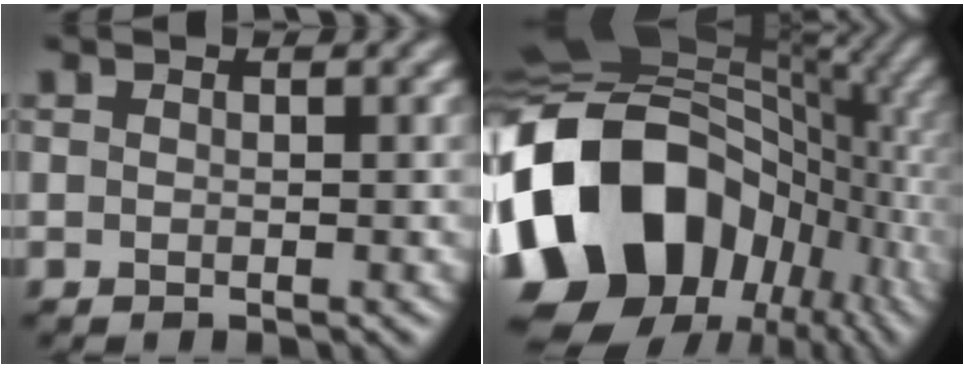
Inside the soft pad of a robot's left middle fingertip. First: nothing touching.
{"total": 19.3, "force": [-3.7, 14.9, 11.6], "torque": [-0.272, 0.003, -0.068]}